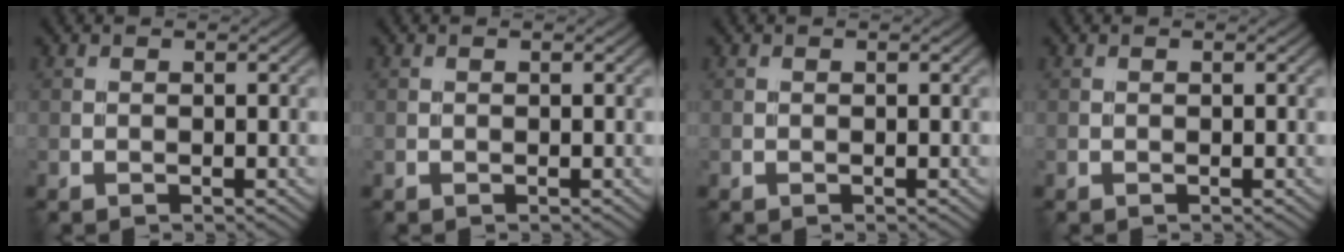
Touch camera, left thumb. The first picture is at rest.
{"total": 0.0}
{"total": 0.0}
{"total": 0.0}